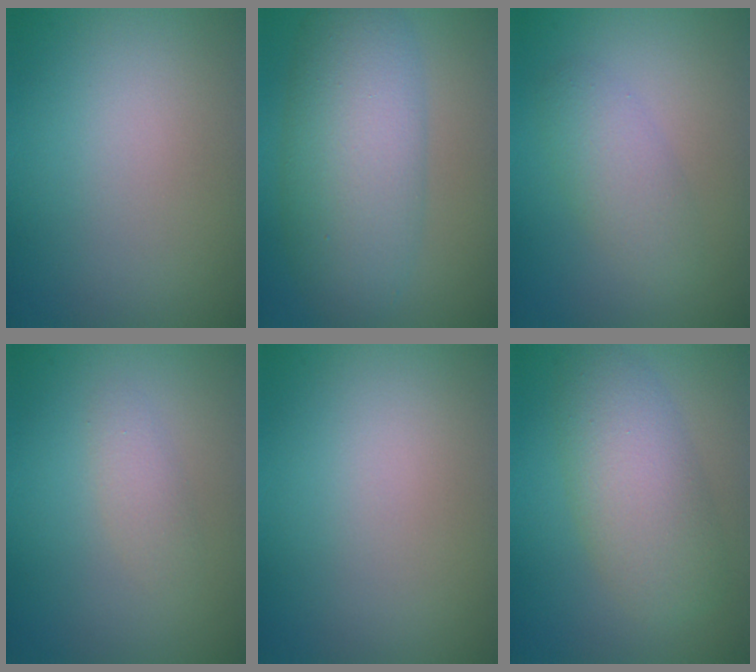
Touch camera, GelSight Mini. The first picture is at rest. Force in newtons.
{"total": 7.4, "press": 7.4, "slide": 0.2}
{"total": 2.5, "press": 2.5, "slide": 0.1}
{"total": 1.4, "press": 1.4, "slide": 0.1}
{"total": 0.0}
{"total": 5.6, "press": 5.6, "slide": 0.2}